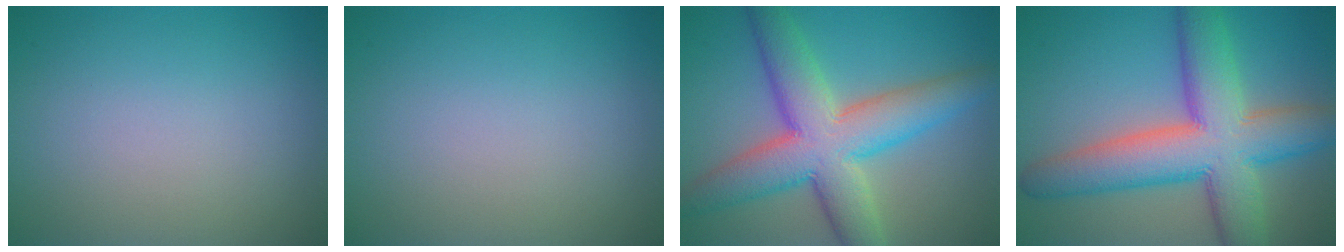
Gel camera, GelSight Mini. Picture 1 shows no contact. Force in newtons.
{"total": 0.0}
{"total": 9.6, "press": 9.6, "slide": 0.2}
{"total": 11.1, "press": 11.1, "slide": 0.7}